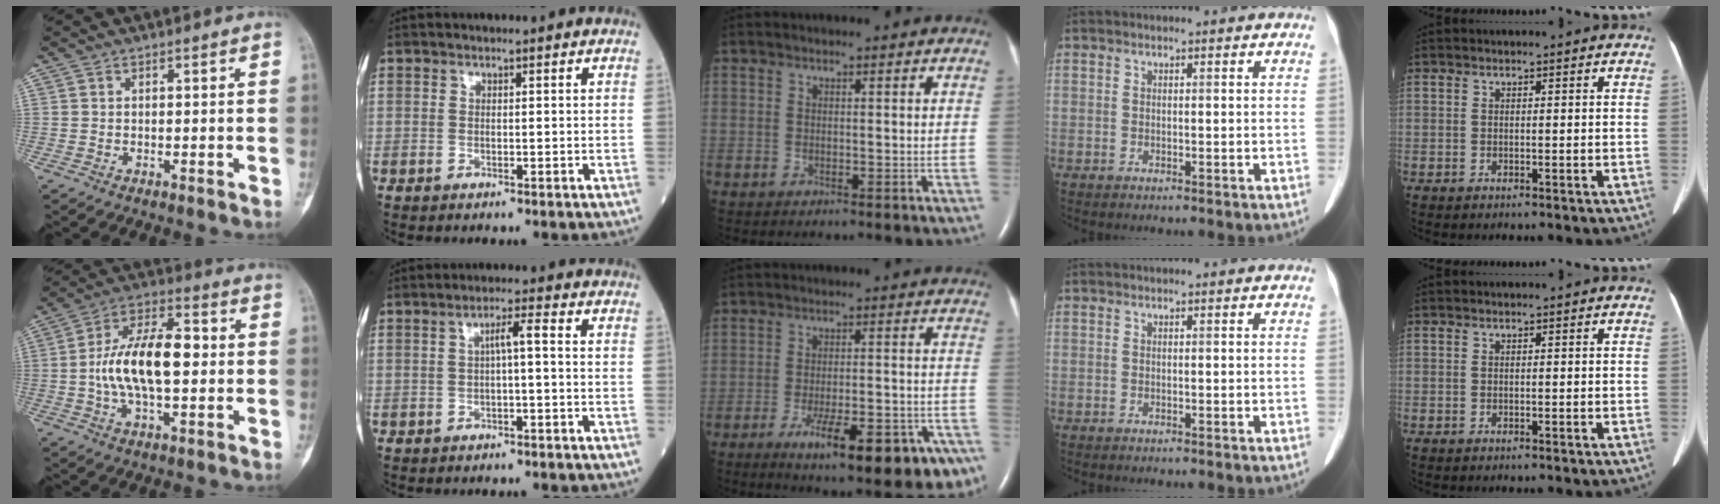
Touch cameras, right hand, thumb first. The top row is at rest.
{"thumb": {"total": 15.7, "force": [-0.1, 7.6, 13.7], "torque": [-0.240, 0.024, -0.009]}, "index": {"total": 2.9, "force": [0.0, 0.2, 2.9], "torque": [-0.048, 0.010, 0.000]}, "middle": {"total": 15.7, "force": [-9.2, 4.4, 12.0], "torque": [-0.114, 0.010, -0.123]}}